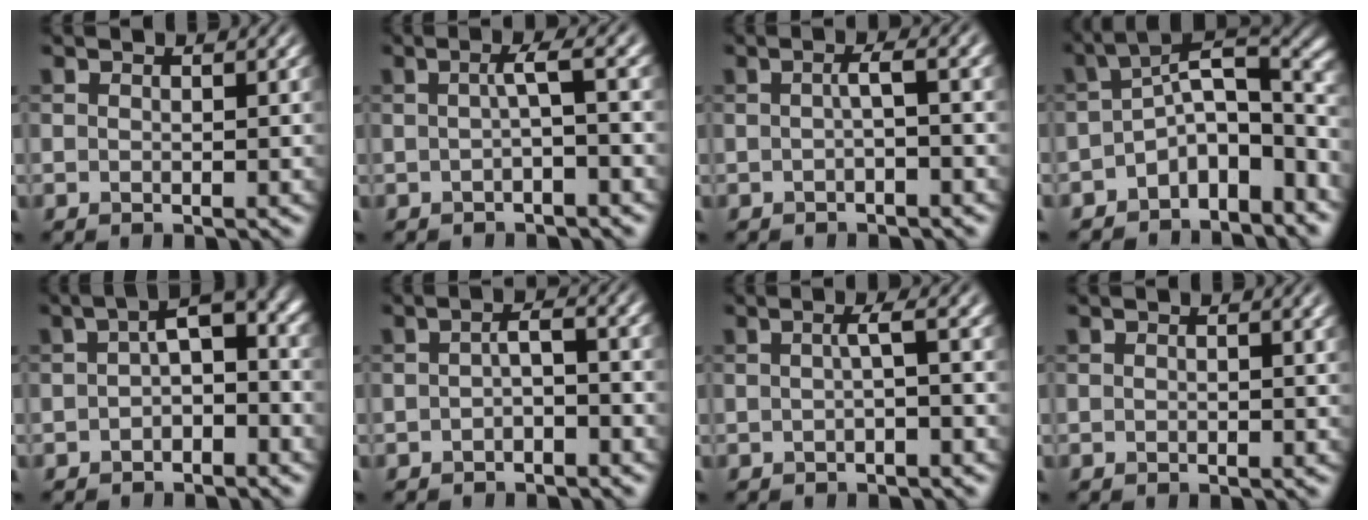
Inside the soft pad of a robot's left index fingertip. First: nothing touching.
{"total": 2.3, "force": [-0.3, 0.4, 2.3], "torque": [-0.040, 0.009, -0.011]}
{"total": 2.1, "force": [-0.3, 0.4, 2.0], "torque": [-0.032, 0.011, -0.011]}
{"total": 7.5, "force": [-3.2, 3.3, 6.0], "torque": [-0.078, 0.014, -0.073]}
{"total": 4.5, "force": [-0.6, 2.1, 3.9], "torque": [-0.054, 0.015, -0.022]}
{"total": 2.1, "force": [-0.9, 0.6, 1.8], "torque": [-0.034, 0.006, -0.021]}
{"total": 1.9, "force": [-0.2, 0.4, 1.9], "torque": [-0.031, 0.011, -0.010]}
{"total": 1.5, "force": [0.5, 0.4, 1.3], "torque": [-0.015, 0.006, 0.004]}